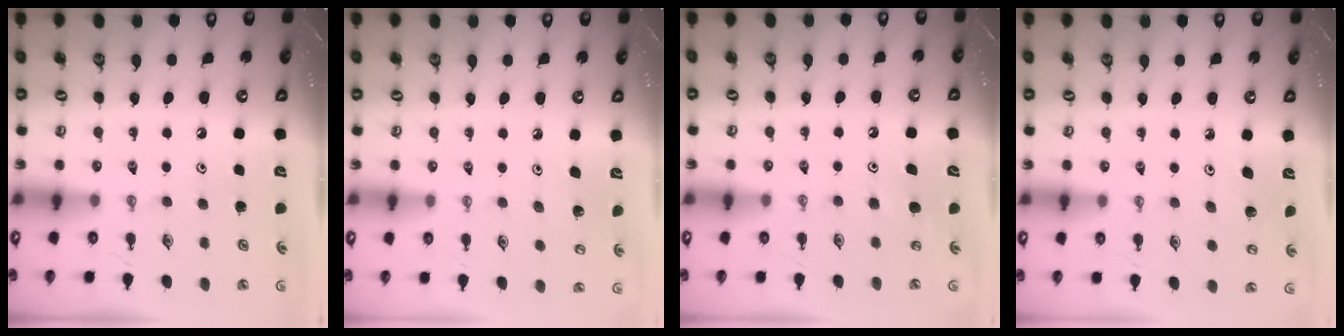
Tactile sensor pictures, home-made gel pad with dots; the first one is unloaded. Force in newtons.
{"total": 4.6, "press": 4.5, "slide": 0.3}
{"total": 5.1, "press": 5.1, "slide": 0.5}
{"total": 4.5, "press": 4.4, "slide": 1.2}